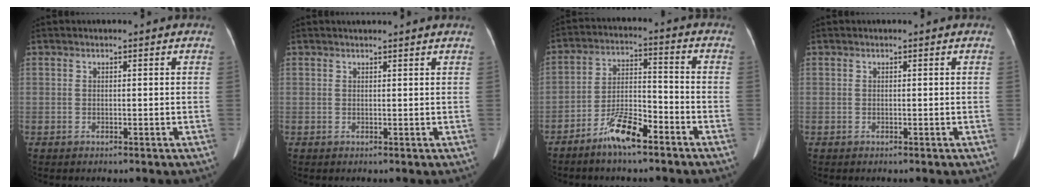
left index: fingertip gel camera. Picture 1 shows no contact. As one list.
[{"total": 2.9, "force": [2.7, -0.4, 1.0], "torque": [-0.011, 0.017, 0.033]}, {"total": 8.0, "force": [-5.7, 1.7, 5.3], "torque": [-0.107, -0.001, -0.108]}, {"total": 0.0}]